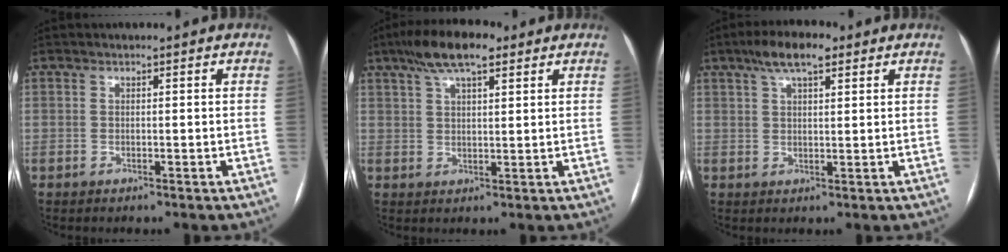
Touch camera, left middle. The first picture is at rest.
{"total": 8.6, "force": [5.5, 2.4, 6.1], "torque": [-0.115, 0.023, 0.092]}
{"total": 6.4, "force": [4.0, 2.0, 4.6], "torque": [-0.089, 0.020, 0.067]}